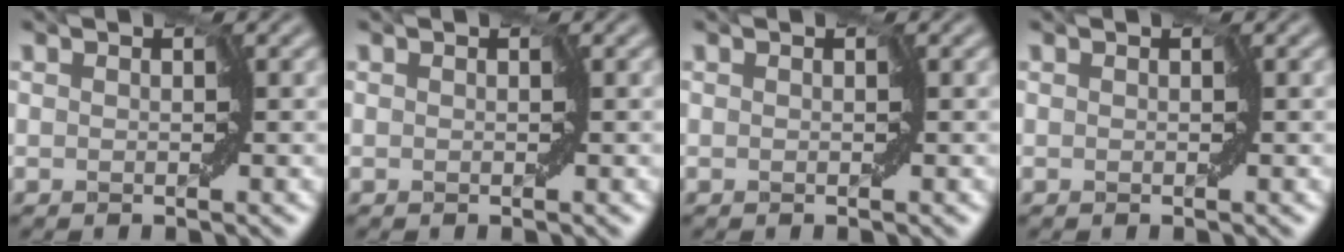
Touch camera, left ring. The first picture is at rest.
{"total": 0.0}
{"total": 0.0}
{"total": 0.0}